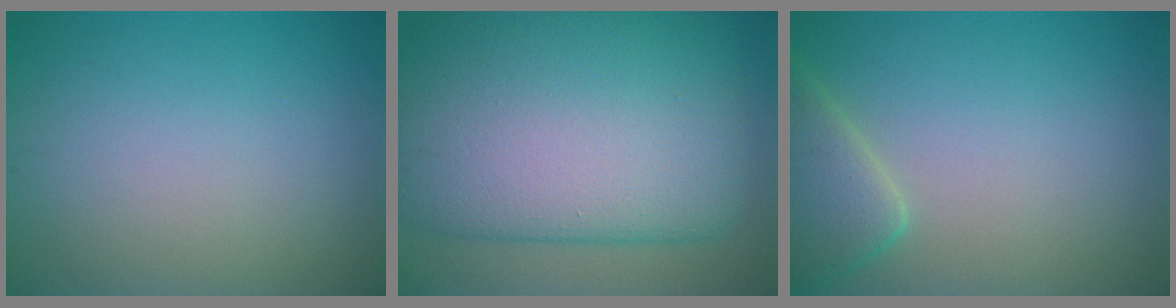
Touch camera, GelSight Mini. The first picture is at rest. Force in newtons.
{"total": 16.9, "press": 16.9, "slide": 0.9}
{"total": 4.2, "press": 4.2, "slide": 0.4}